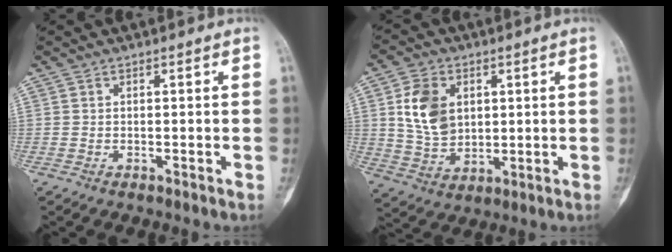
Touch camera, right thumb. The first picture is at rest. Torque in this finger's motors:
{"motor_torque": [-0.36, 0.76, 0.82, 0.20, -0.05]}